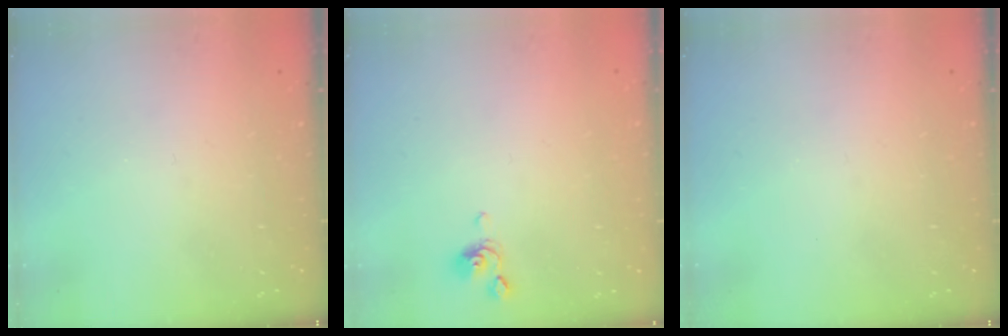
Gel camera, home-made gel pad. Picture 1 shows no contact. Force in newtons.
{"total": 1.9, "press": 1.8, "slide": 0.6}
{"total": 0.0}